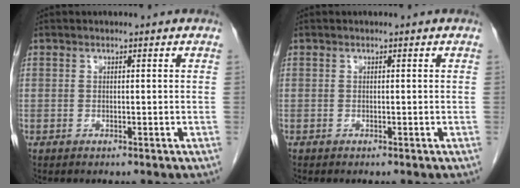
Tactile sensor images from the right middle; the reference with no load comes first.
{"total": 0.0}